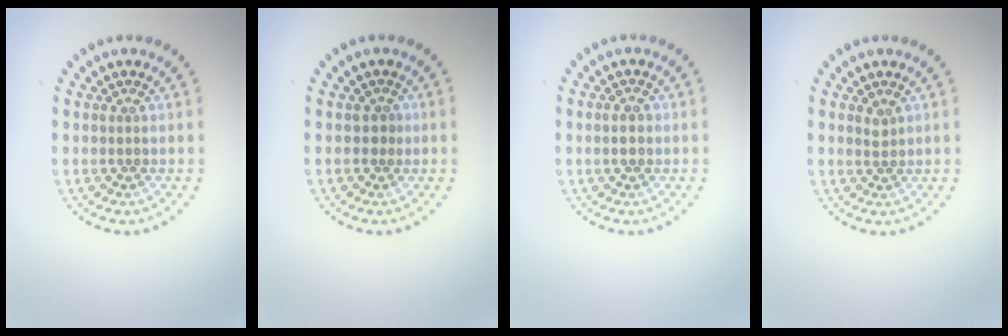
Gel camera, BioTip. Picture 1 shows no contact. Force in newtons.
{"total": 0.7, "press": 0.5, "slide": 0.5}
{"total": 1.2, "press": 1.2, "slide": 0.1}
{"total": 0.9, "press": 0.6, "slide": 0.6}